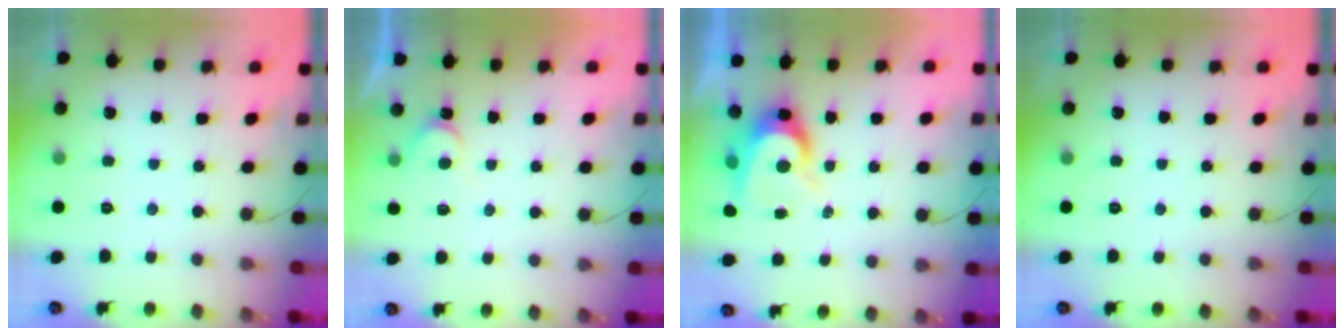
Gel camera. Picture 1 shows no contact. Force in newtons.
{"total": 4.0, "press": 4.0, "slide": 0.4}
{"total": 7.7, "press": 7.7, "slide": 0.4}
{"total": 0.0}